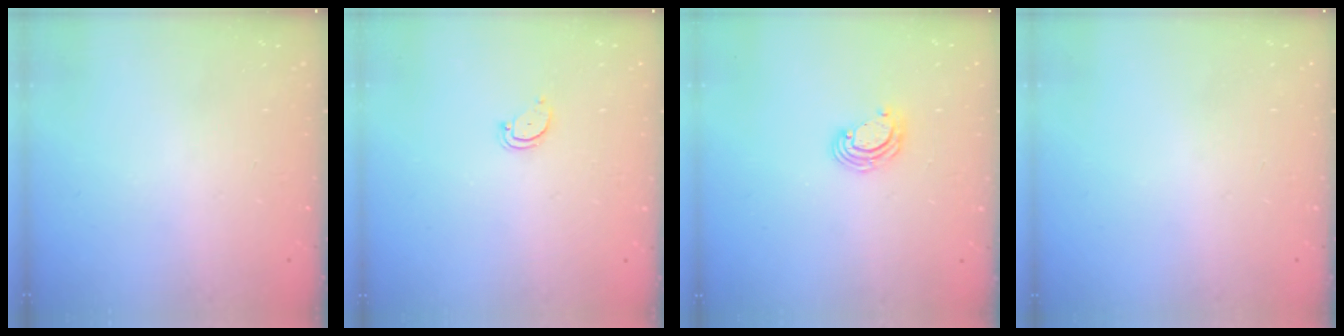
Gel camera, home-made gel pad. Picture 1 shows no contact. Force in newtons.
{"total": 2.4, "press": 2.4, "slide": 0.2}
{"total": 5.5, "press": 5.5, "slide": 0.2}
{"total": 0.0}